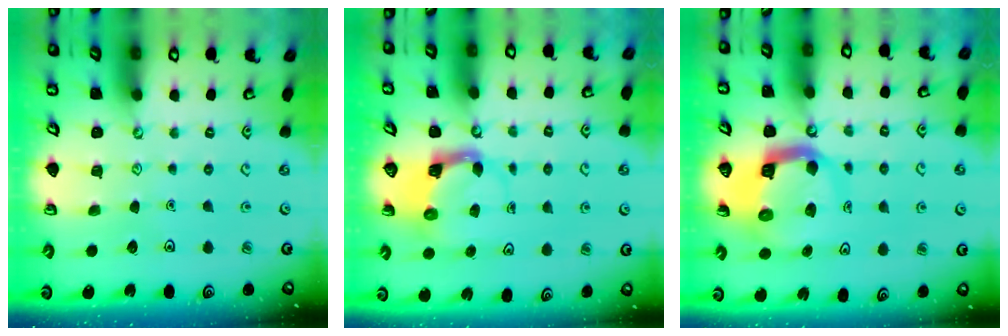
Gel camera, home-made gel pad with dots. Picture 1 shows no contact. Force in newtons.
{"total": 3.8, "press": 3.7, "slide": 0.7}
{"total": 9.7, "press": 9.6, "slide": 1.3}